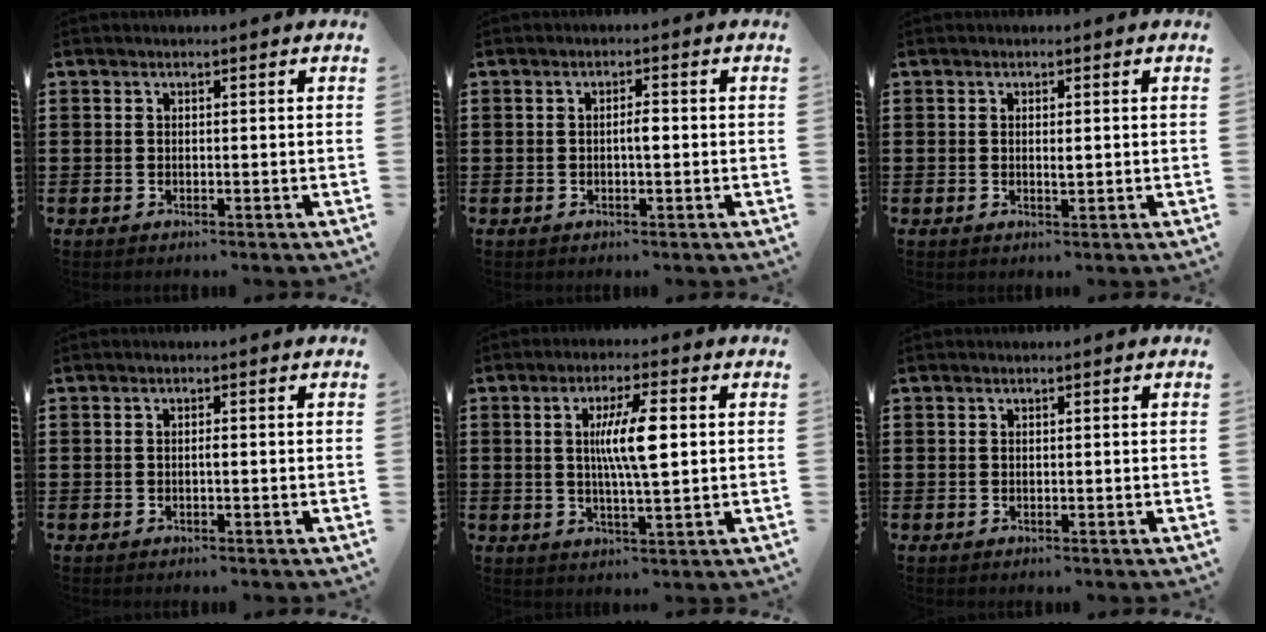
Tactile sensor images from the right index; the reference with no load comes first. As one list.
[{"total": 2.0, "force": [-0.2, 0.5, 1.9], "torque": [-0.036, 0.003, -0.005]}, {"total": 1.4, "force": [0.0, 0.3, 1.4], "torque": [-0.025, 0.000, 0.000]}, {"total": 0.5, "force": [-0.1, 0.0, 0.5], "torque": [-0.010, -0.002, -0.003]}, {"total": 8.0, "force": [1.2, 1.4, 7.8], "torque": [-0.147, 0.004, 0.017]}, {"total": 0.0}]